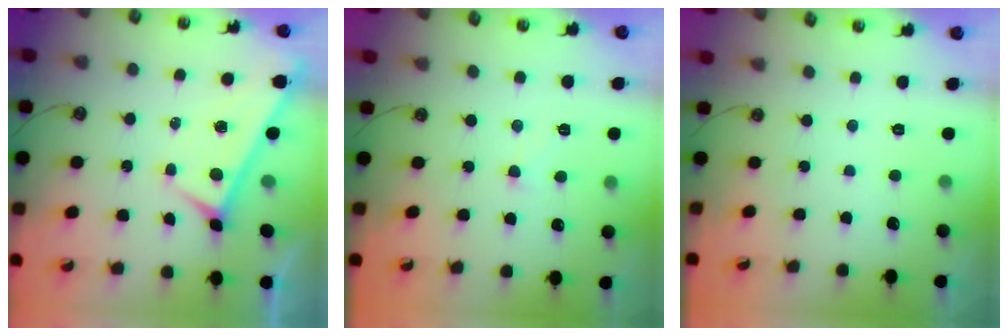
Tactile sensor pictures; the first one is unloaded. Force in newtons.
{"total": 2.4, "press": 2.4, "slide": 0.4}
{"total": 0.0}